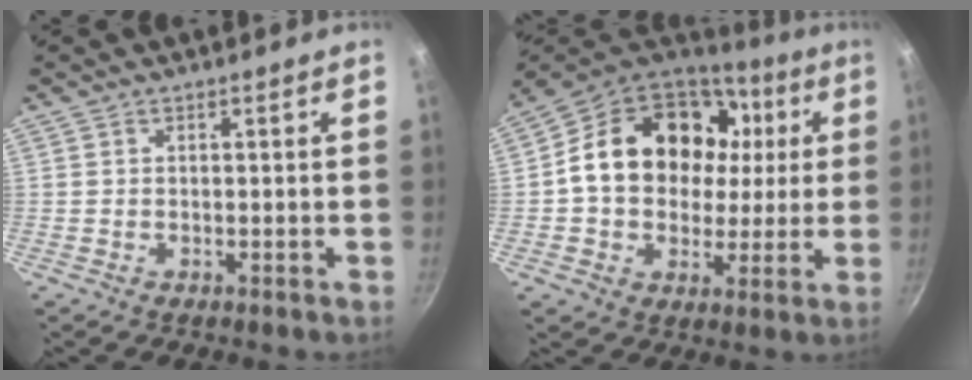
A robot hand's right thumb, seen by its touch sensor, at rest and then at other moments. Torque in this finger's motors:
{"motor_torque": [1.41, 3.60, 1.03, -0.94, 0.48]}